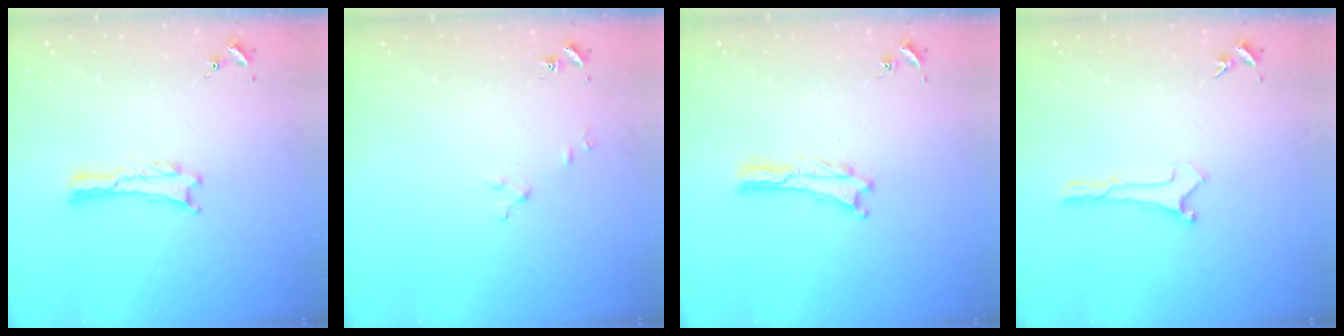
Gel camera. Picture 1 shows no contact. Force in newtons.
{"total": 2.6, "press": 2.6, "slide": 0.3}
{"total": 0.0}
{"total": 0.0}